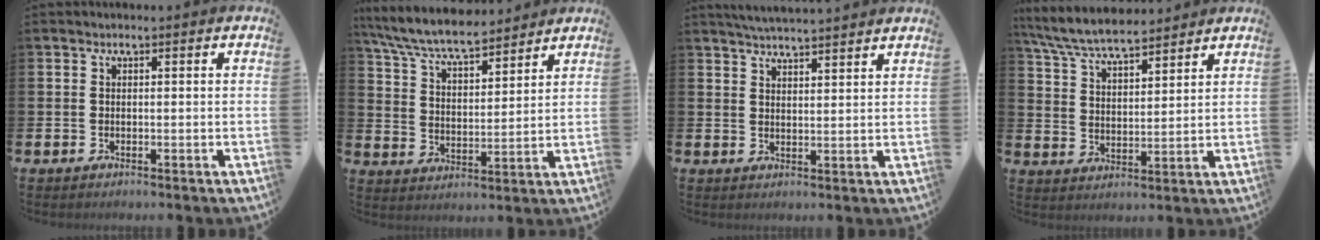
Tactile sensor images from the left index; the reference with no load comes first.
{"total": 7.8, "force": [7.2, 1.1, 2.6], "torque": [-0.083, -0.039, 0.130]}
{"total": 4.3, "force": [4.2, -0.3, 0.3], "torque": [-0.011, -0.021, 0.076]}
{"total": 7.1, "force": [6.7, 1.1, 2.0], "torque": [-0.069, -0.029, 0.122]}